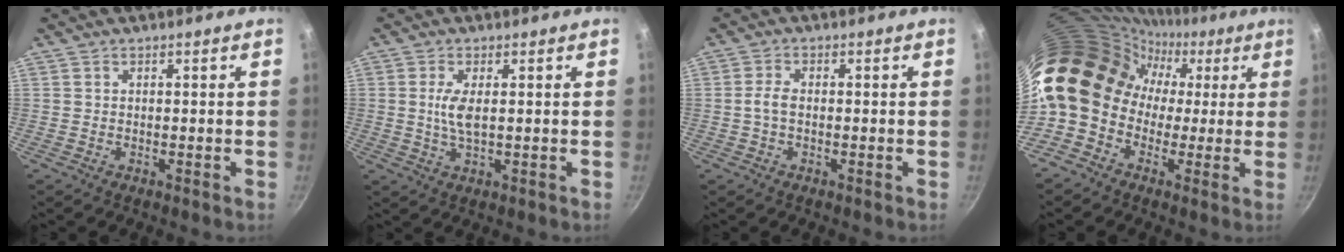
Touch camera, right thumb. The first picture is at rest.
{"total": 4.2, "force": [0.5, 1.5, 3.9], "torque": [-0.086, -0.002, 0.011]}
{"total": 2.6, "force": [-0.3, 1.4, 2.1], "torque": [-0.048, 0.012, -0.011]}
{"total": 17.9, "force": [1.4, 15.3, 9.2], "torque": [-0.122, 0.055, 0.008]}